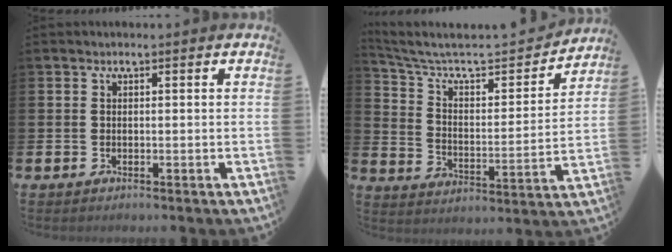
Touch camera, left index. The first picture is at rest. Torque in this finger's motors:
{"motor_torque": [0.20, -1.74, 0.11, 0.11]}